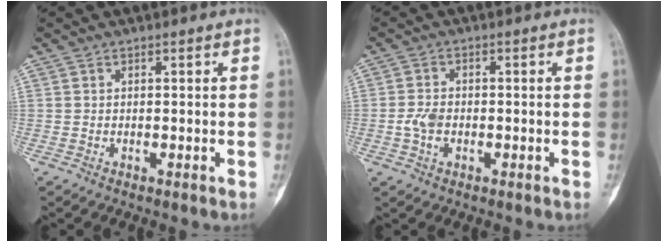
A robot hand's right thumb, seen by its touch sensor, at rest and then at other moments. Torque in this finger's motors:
{"motor_torque": [0.91, 0.66, 0.72, 0.06, 0.09]}